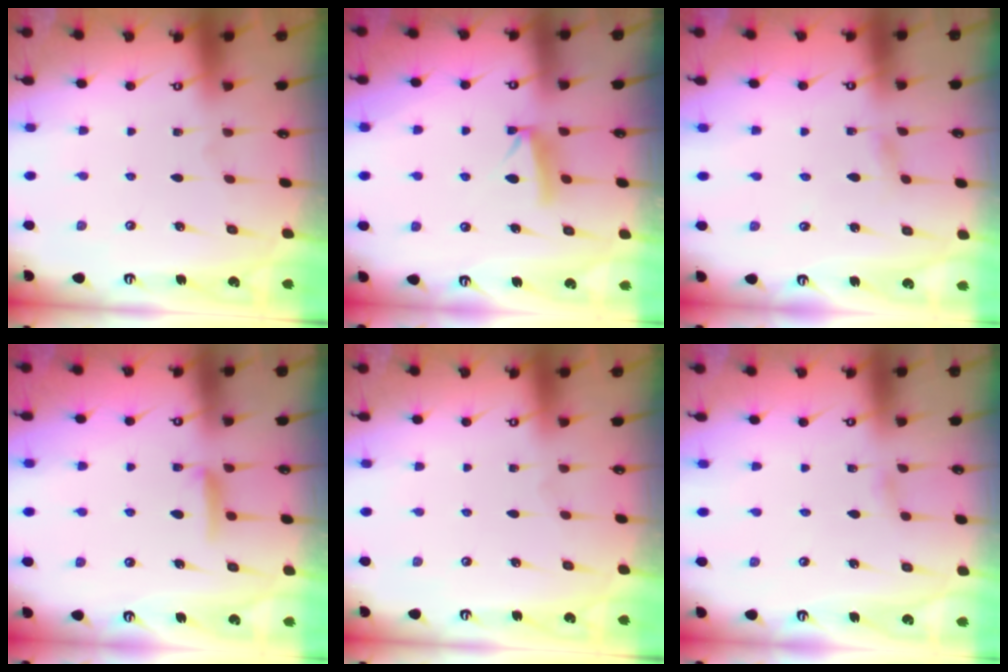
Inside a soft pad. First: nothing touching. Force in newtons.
{"total": 7.9, "press": 7.8, "slide": 0.9}
{"total": 2.1, "press": 2.1, "slide": 0.2}
{"total": 7.1, "press": 7.1, "slide": 0.7}
{"total": 0.0}
{"total": 1.7, "press": 1.7, "slide": 0.2}